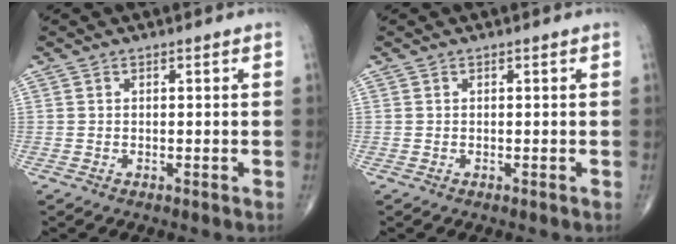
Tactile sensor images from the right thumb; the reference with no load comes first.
{"total": 0.0}